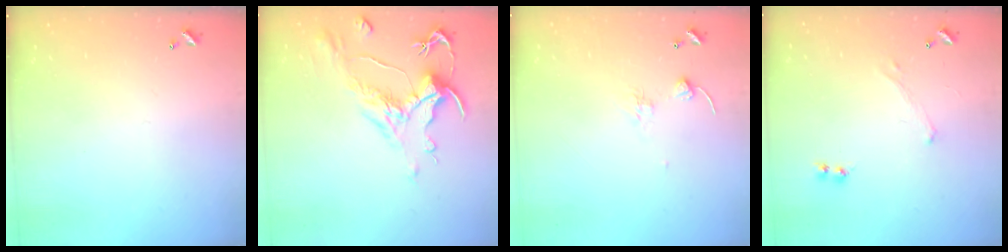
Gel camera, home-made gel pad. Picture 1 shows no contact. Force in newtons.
{"total": 1.5, "press": 0.5, "slide": 1.4}
{"total": 1.7, "press": 1.5, "slide": 0.7}
{"total": 0.0}